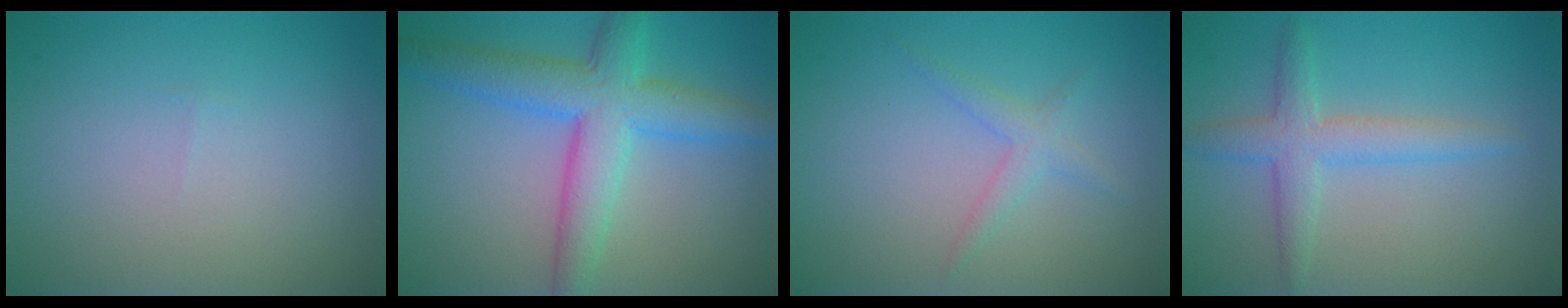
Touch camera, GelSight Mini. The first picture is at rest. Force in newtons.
{"total": 6.7, "press": 6.7, "slide": 0.1}
{"total": 1.7, "press": 1.7, "slide": 0.1}
{"total": 3.2, "press": 3.2, "slide": 0.1}